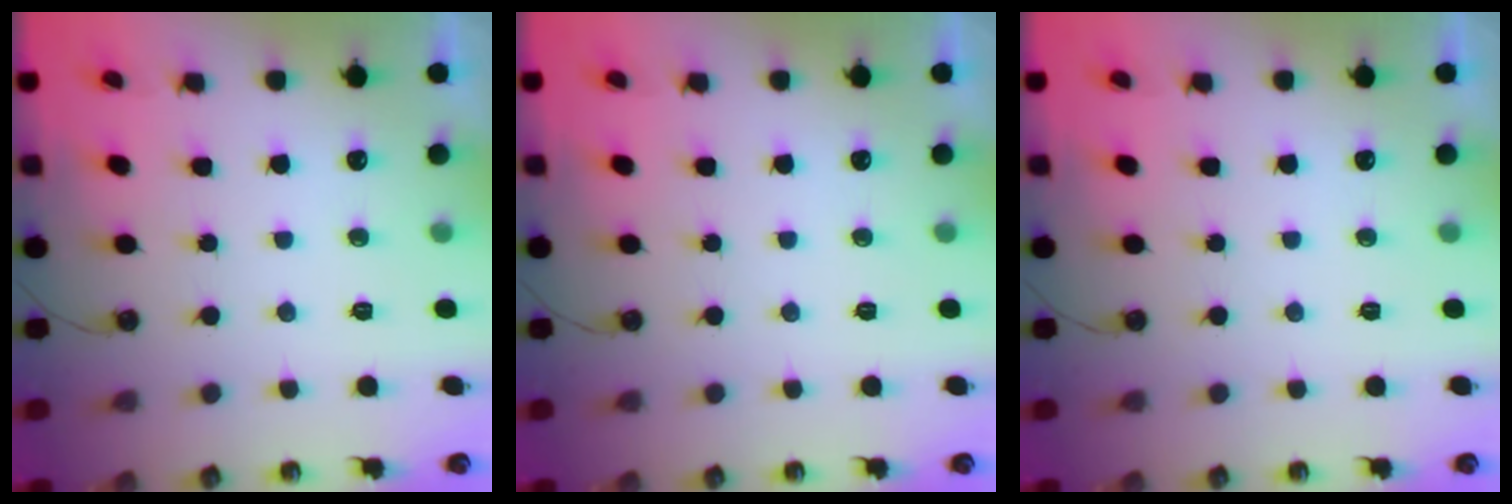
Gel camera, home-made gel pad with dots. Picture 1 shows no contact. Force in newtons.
{"total": 0.0}
{"total": 0.0}